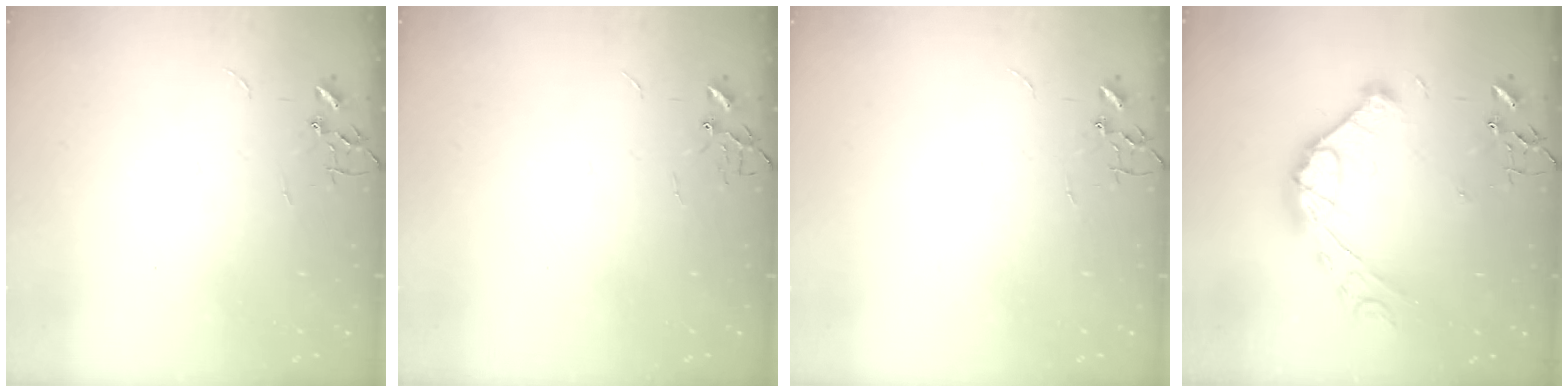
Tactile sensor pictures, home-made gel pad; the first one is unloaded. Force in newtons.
{"total": 0.0}
{"total": 0.0}
{"total": 14.2, "press": 14.2, "slide": 1.1}